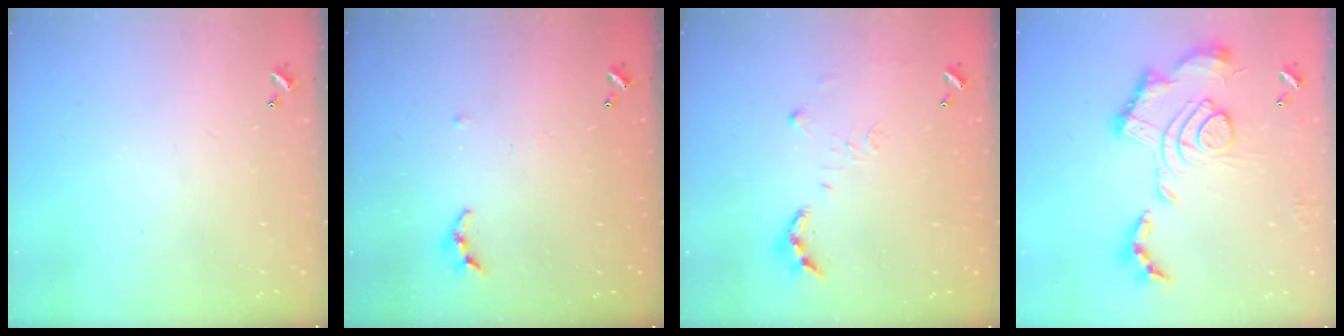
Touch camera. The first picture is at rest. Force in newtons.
{"total": 4.0, "press": 3.9, "slide": 0.5}
{"total": 7.0, "press": 7.0, "slide": 0.5}
{"total": 2.4, "press": 1.9, "slide": 1.5}